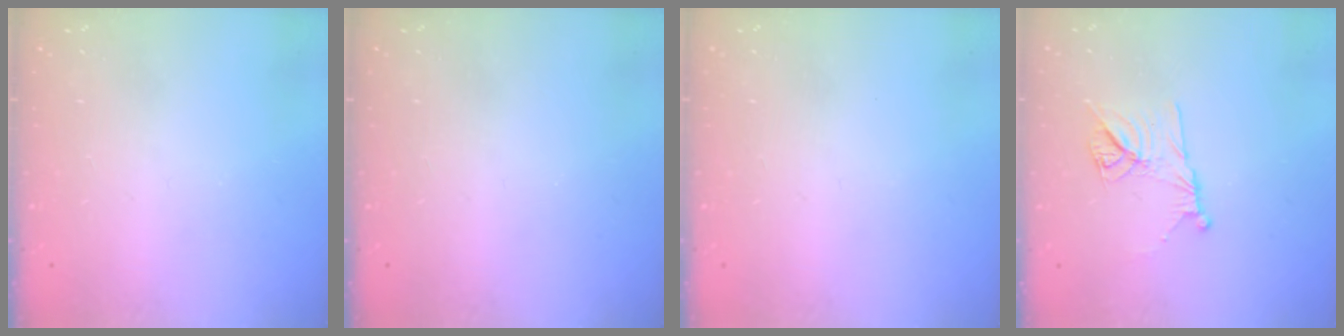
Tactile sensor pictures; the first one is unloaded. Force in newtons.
{"total": 0.0}
{"total": 0.0}
{"total": 9.9, "press": 9.8, "slide": 1.2}